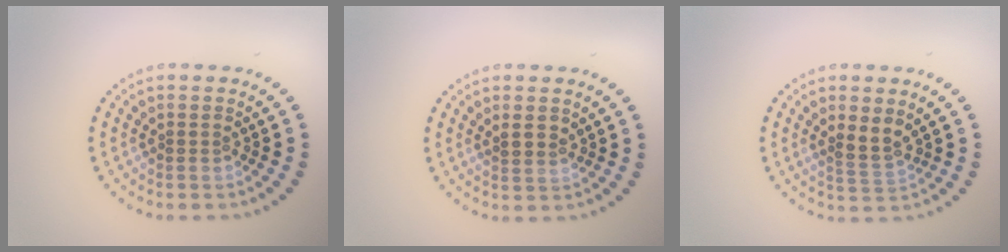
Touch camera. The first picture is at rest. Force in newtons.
{"total": 1.1, "press": 1.0, "slide": 0.5}
{"total": 2.0, "press": 1.8, "slide": 0.9}